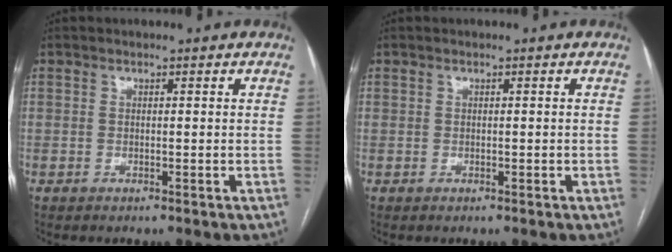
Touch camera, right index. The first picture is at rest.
{"total": 0.0}